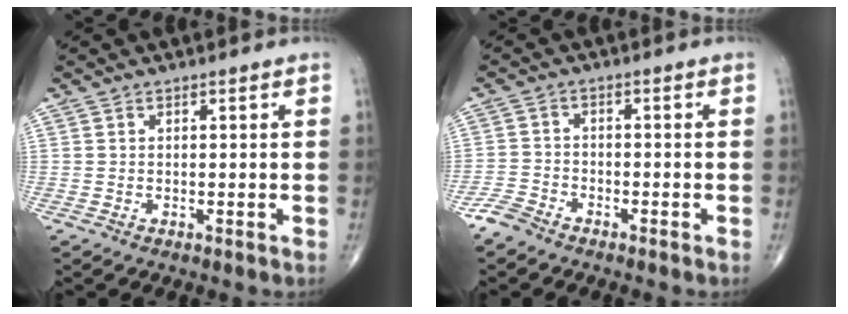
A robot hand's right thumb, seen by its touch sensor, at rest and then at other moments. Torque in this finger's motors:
{"motor_torque": [3.23, 1.79, 0.05, -0.59, -0.01]}